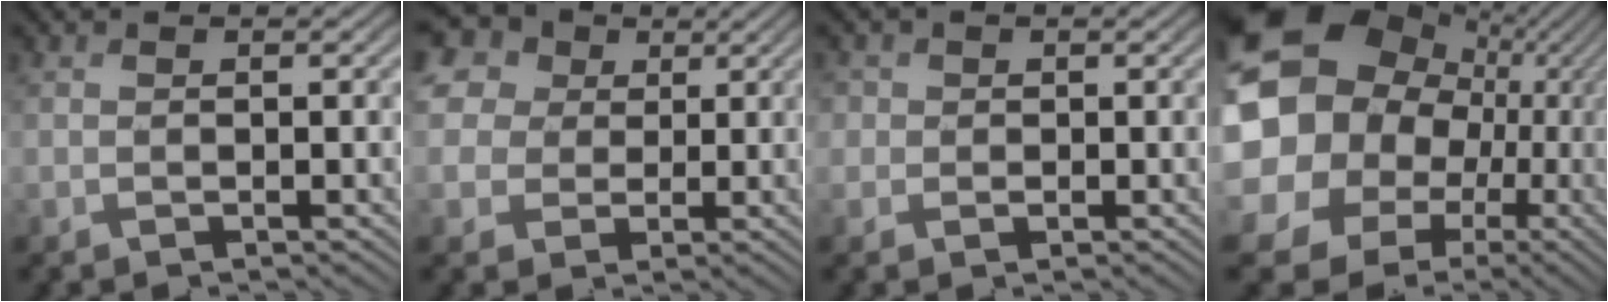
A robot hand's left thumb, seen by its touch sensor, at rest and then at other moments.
{"total": 14.7, "force": [6.4, 11.6, 6.3], "torque": [-0.214, 0.033, 0.116]}
{"total": 2.3, "force": [0.6, 2.2, 0.5], "torque": [-0.023, 0.002, 0.007]}
{"total": 21.7, "force": [1.8, 18.6, 11.0], "torque": [-0.277, -0.012, 0.030]}